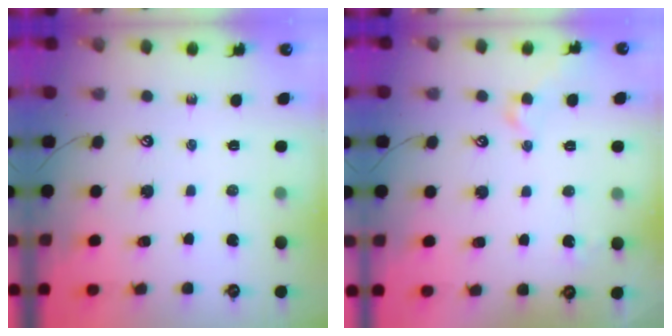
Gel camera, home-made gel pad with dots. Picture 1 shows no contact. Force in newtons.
{"total": 3.0, "press": 2.9, "slide": 0.7}